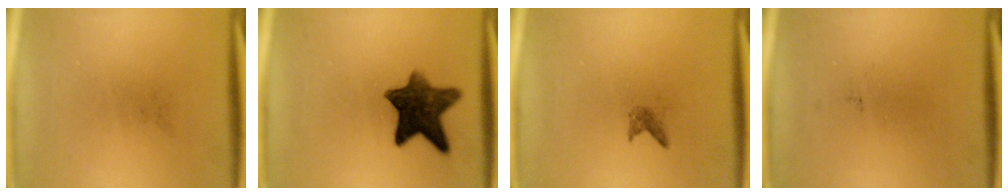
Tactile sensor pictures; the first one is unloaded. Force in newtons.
{"total": 10.2}
{"total": 0.9}
{"total": 0.0}